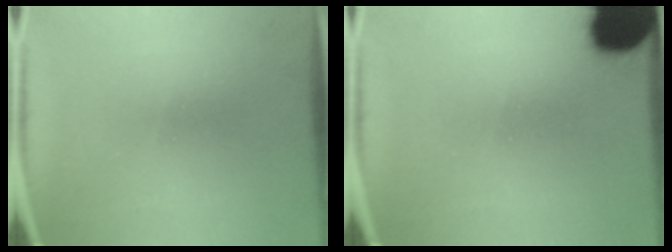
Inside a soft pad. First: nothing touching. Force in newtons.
{"total": 18.9}